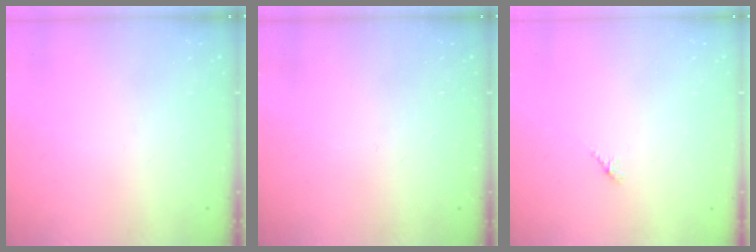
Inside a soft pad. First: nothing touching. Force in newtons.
{"total": 0.0}
{"total": 1.7, "press": 1.6, "slide": 0.5}